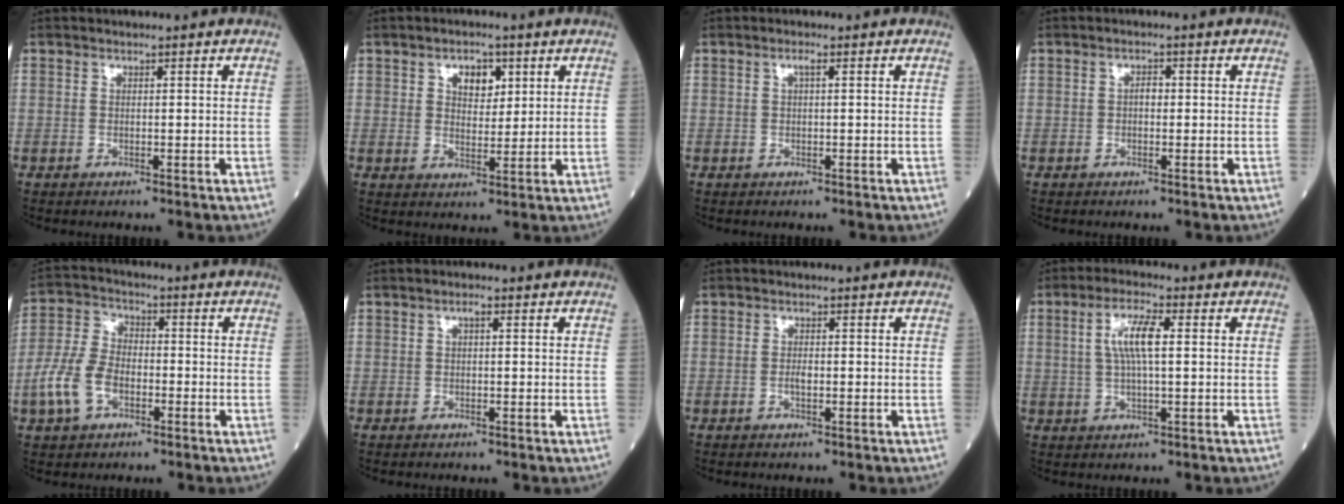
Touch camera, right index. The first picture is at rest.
{"total": 4.4, "force": [2.0, 2.6, 3.0], "torque": [-0.045, 0.006, 0.033]}
{"total": 0.9, "force": [0.3, 0.1, 0.9], "torque": [-0.019, 0.003, 0.002]}
{"total": 1.2, "force": [-0.1, 0.6, 1.0], "torque": [-0.014, 0.004, -0.006]}
{"total": 8.6, "force": [-3.3, 5.0, 6.1], "torque": [-0.155, 0.011, -0.067]}
{"total": 0.9, "force": [0.2, 0.3, 0.8], "torque": [-0.013, 0.005, 0.001]}
{"total": 1.3, "force": [-0.3, 0.4, 1.2], "torque": [-0.023, 0.001, -0.005]}
{"total": 6.1, "force": [1.1, 1.0, 5.9], "torque": [-0.121, 0.009, 0.020]}